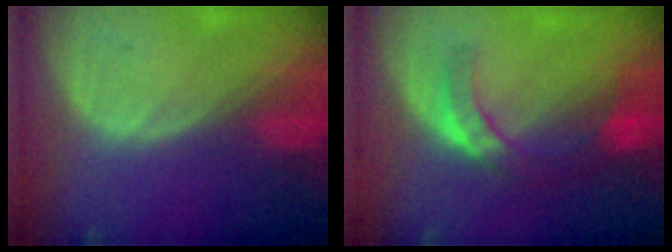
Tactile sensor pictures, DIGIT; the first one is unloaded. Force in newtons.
{"total": 7.5, "press": 6.7, "slide": 3.5}